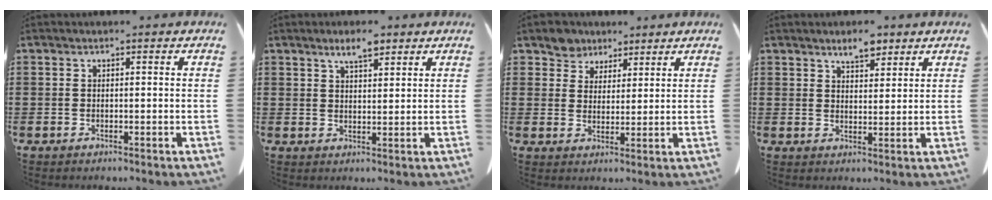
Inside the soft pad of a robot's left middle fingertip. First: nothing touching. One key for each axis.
{"total": 4.0, "fx": 3.1, "fy": 1.0, "fz": 2.3, "tx": -0.051, "ty": -0.001, "tz": 0.055}
{"total": 4.0, "fx": 3.3, "fy": 2.3, "fz": 0.1, "tx": -0.022, "ty": 0.000, "tz": 0.062}
{"total": 3.8, "fx": 3.3, "fy": 1.3, "fz": 1.5, "tx": -0.028, "ty": -0.006, "tz": 0.060}